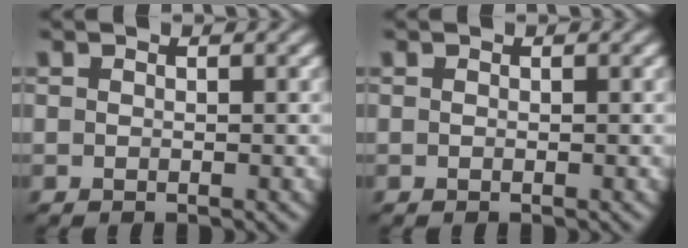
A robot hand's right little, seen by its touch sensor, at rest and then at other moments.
{"total": 0.0}